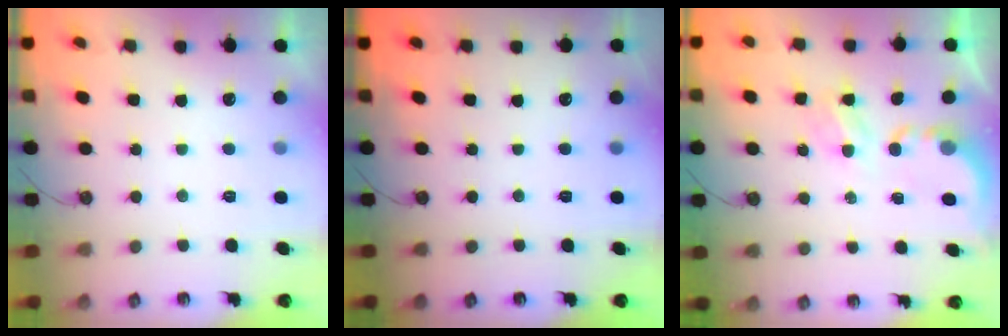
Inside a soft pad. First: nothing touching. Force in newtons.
{"total": 0.0}
{"total": 3.9, "press": 3.9, "slide": 0.1}